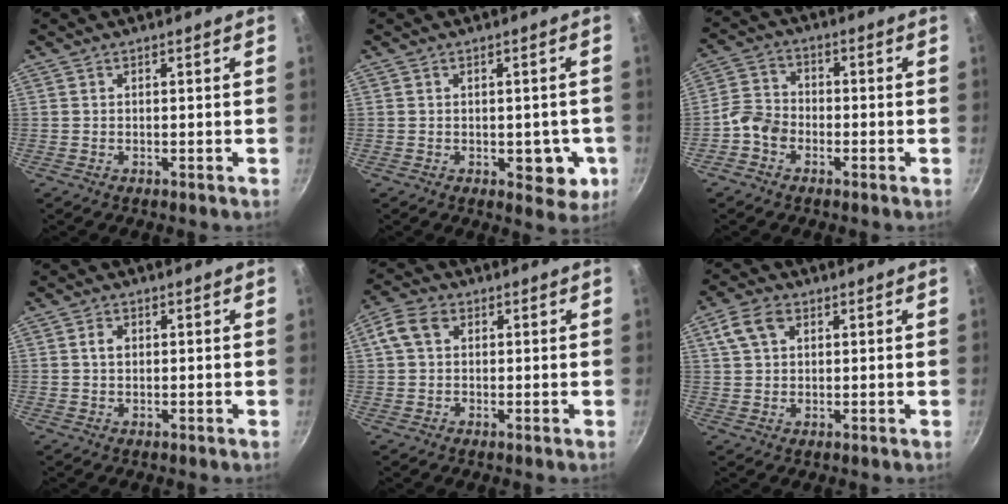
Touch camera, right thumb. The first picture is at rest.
{"total": 6.5, "force": [-1.3, 4.0, 5.0], "torque": [-0.026, 0.002, -0.013]}
{"total": 5.4, "force": [-2.6, 4.1, 2.4], "torque": [-0.030, 0.027, -0.061]}
{"total": 2.0, "force": [0.3, 1.5, 1.3], "torque": [-0.017, 0.005, 0.005]}
{"total": 5.8, "force": [1.1, 4.5, 3.6], "torque": [-0.058, 0.011, 0.010]}
{"total": 6.3, "force": [2.5, 4.3, 4.0], "torque": [-0.068, 0.005, 0.041]}